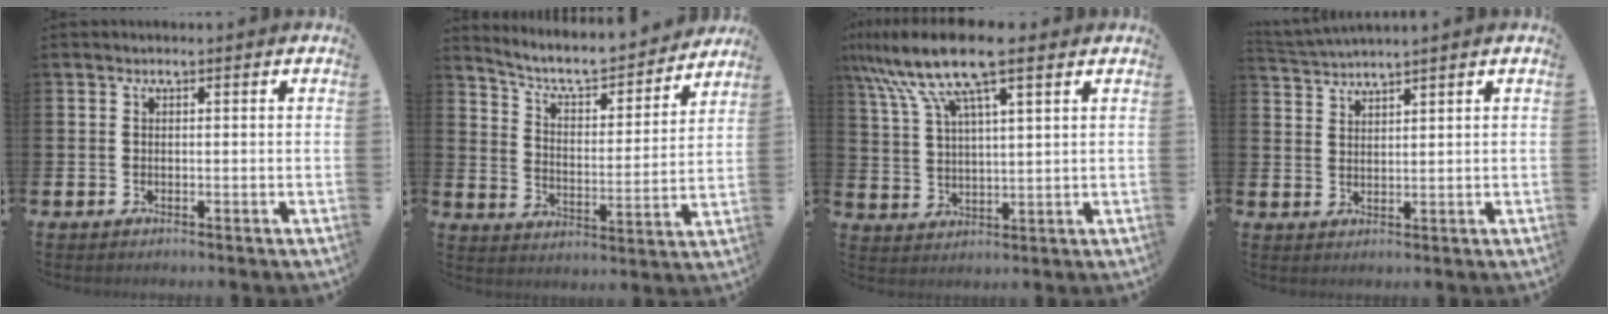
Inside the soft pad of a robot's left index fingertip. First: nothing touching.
{"total": 6.9, "force": [6.4, 1.6, 2.3], "torque": [-0.072, -0.051, 0.104]}
{"total": 11.2, "force": [8.2, 2.3, 7.2], "torque": [-0.166, -0.014, 0.147]}
{"total": 2.4, "force": [2.4, -0.5, -0.3], "torque": [-0.006, -0.010, 0.045]}